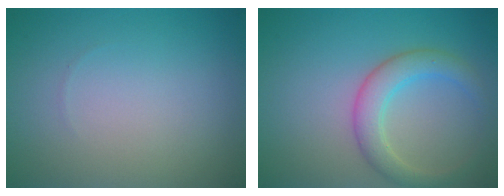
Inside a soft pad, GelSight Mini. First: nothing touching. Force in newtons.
{"total": 3.5, "press": 3.4, "slide": 0.3}